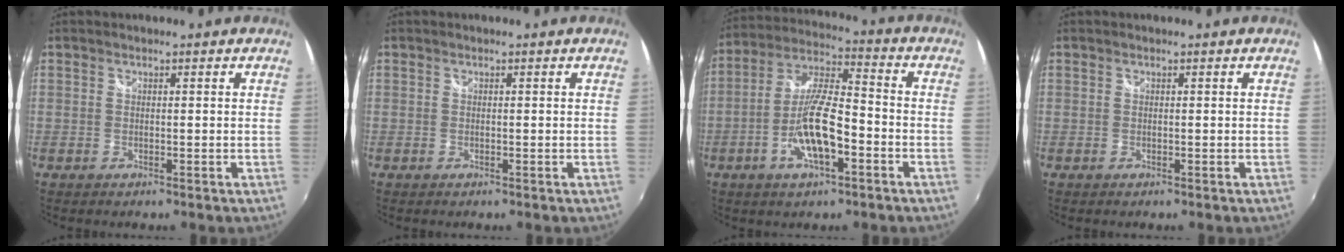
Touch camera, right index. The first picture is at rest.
{"total": 0.0}
{"total": 12.5, "force": [-4.7, 3.6, 11.0], "torque": [-0.228, 0.001, -0.087]}
{"total": 0.0}